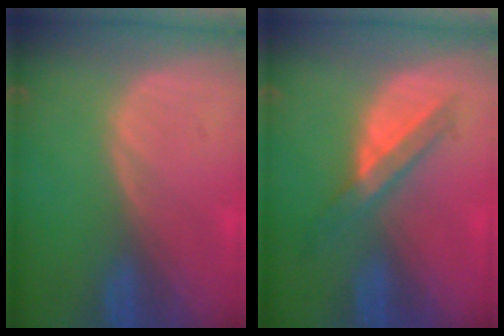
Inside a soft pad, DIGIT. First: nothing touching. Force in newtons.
{"total": 5.7, "press": 5.2, "slide": 2.4}